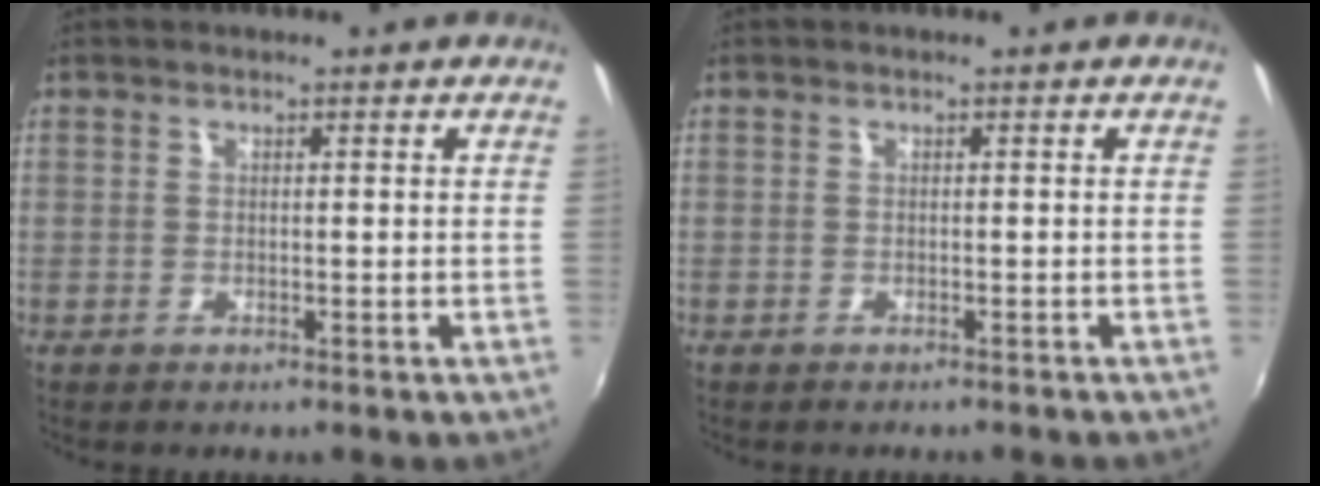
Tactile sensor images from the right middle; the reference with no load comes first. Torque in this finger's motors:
{"motor_torque": [0.94, -1.20, 0.08, 0.03]}